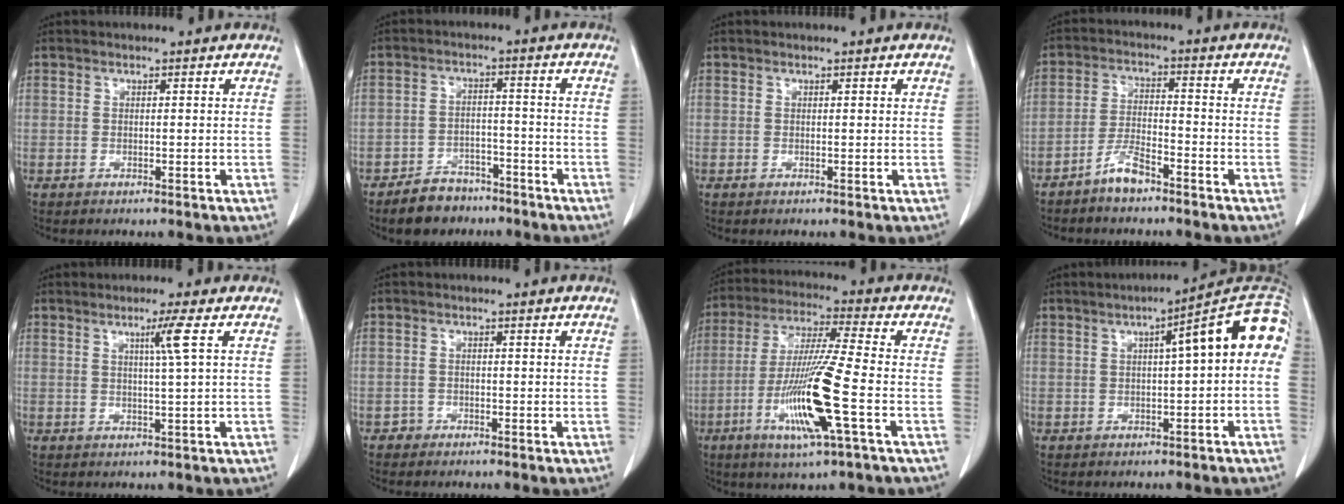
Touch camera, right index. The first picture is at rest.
{"total": 6.4, "force": [-5.1, 3.6, 1.6], "torque": [-0.030, 0.004, -0.082]}
{"total": 0.0}
{"total": 4.6, "force": [-3.7, 1.0, 2.6], "torque": [-0.056, 0.000, -0.075]}
{"total": 3.4, "force": [1.1, -1.2, 3.0], "torque": [-0.056, -0.006, 0.023]}
{"total": 1.3, "force": [-0.8, 1.0, -0.2], "torque": [0.002, 0.007, -0.020]}
{"total": 14.6, "force": [-4.7, -0.2, 13.9], "torque": [-0.281, -0.020, -0.091]}
{"total": 10.6, "force": [1.7, 1.3, 10.4], "torque": [-0.135, 0.038, 0.012]}